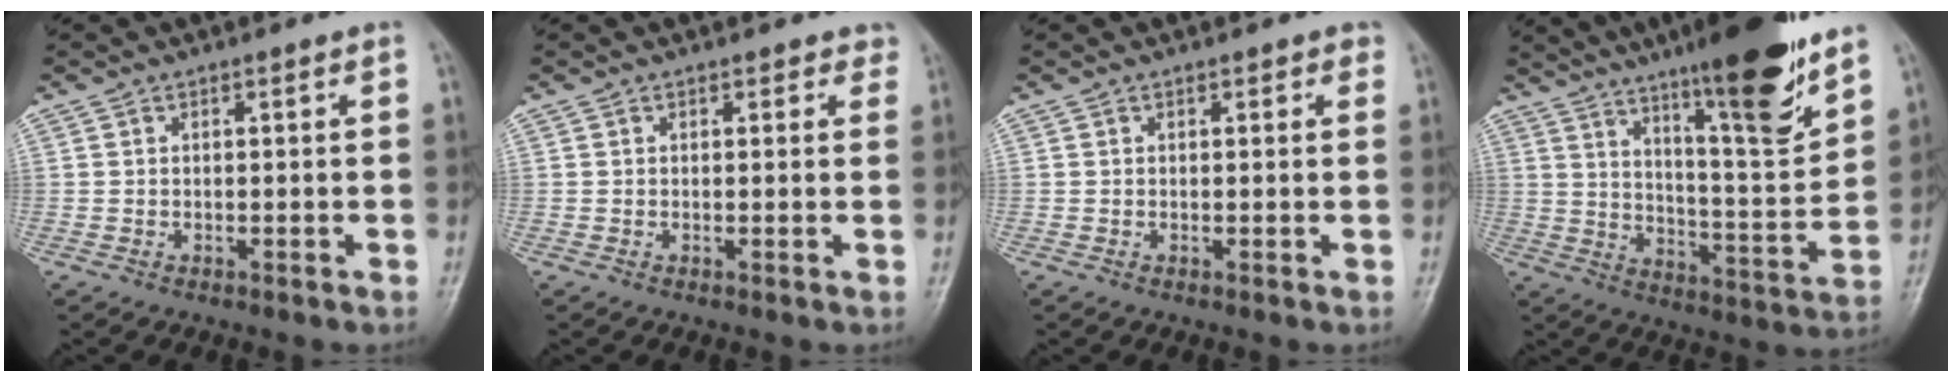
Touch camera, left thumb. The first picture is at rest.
{"total": 2.3, "force": [1.8, 1.2, 0.8], "torque": [0.016, -0.003, 0.010]}
{"total": 1.5, "force": [1.1, 0.7, 0.8], "torque": [-0.002, -0.002, 0.008]}
{"total": 19.1, "force": [13.1, 2.7, 13.6], "torque": [-0.181, -0.079, 0.210]}